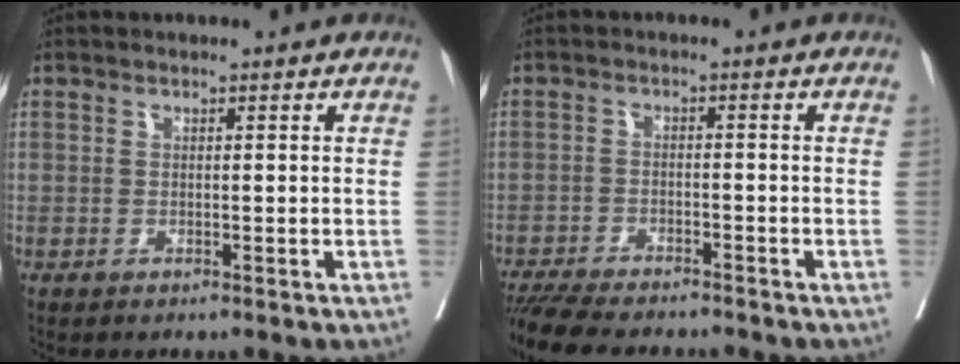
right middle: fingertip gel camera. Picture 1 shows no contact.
{"total": 11.4, "force": [-10.2, 1.8, 4.7], "torque": [-0.069, -0.013, -0.154]}